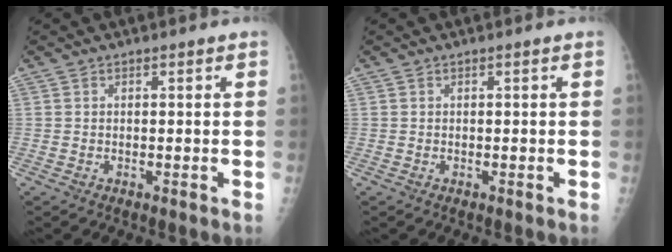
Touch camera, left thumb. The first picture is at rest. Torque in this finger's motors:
{"motor_torque": [0.02, 0.02, -0.01, -0.01, 0.00]}